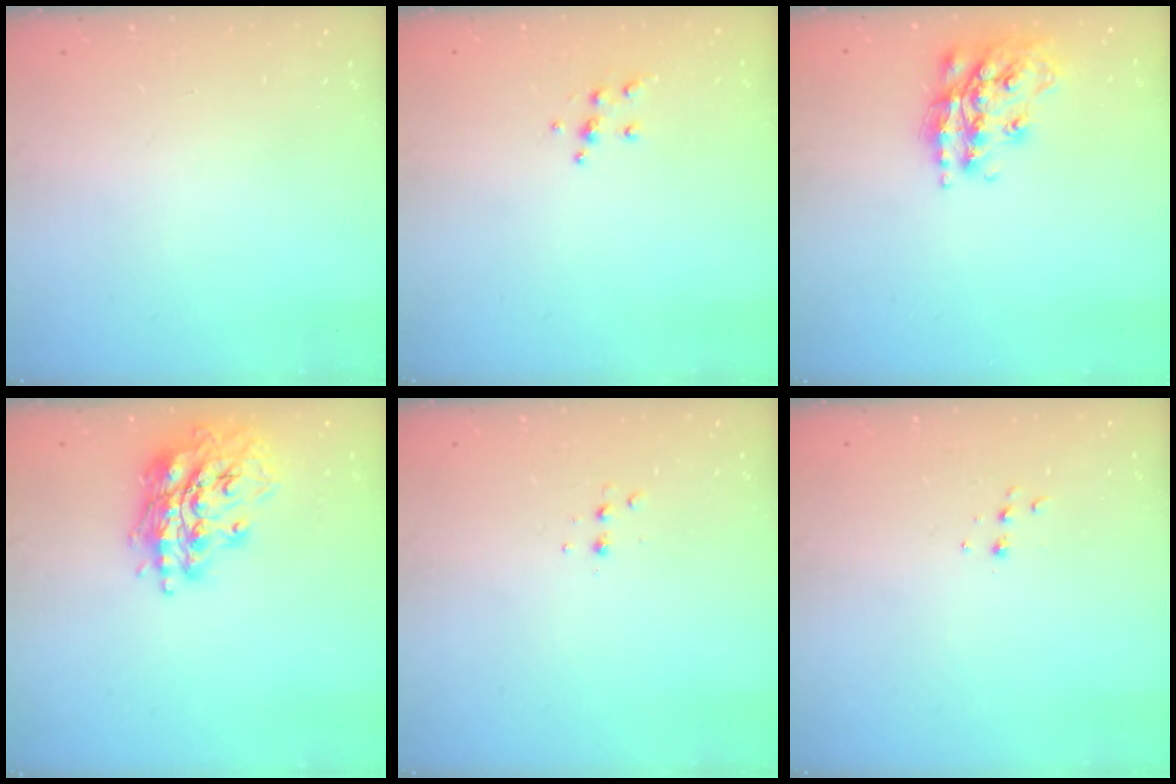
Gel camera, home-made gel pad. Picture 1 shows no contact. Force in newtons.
{"total": 5.2, "press": 5.2, "slide": 0.6}
{"total": 18.8, "press": 18.7, "slide": 1.2}
{"total": 17.4, "press": 17.4, "slide": 1.4}
{"total": 3.6, "press": 3.5, "slide": 1.1}
{"total": 4.7, "press": 4.6, "slide": 0.8}